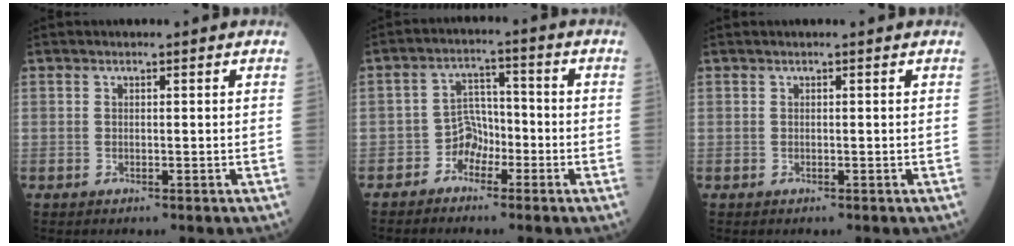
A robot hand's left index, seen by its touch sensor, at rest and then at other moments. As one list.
[{"total": 4.0, "force": [-2.6, 2.8, 1.2], "torque": [-0.015, 0.008, -0.053]}, {"total": 0.6, "force": [0.5, 0.1, 0.3], "torque": [-0.005, 0.008, 0.007]}]